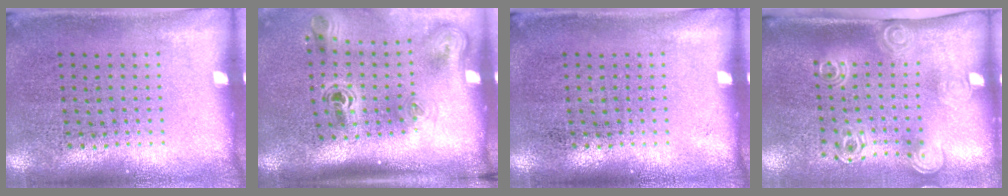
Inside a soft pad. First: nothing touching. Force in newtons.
{"total": 2.3, "press": 1.5, "slide": 1.8}
{"total": 0.0}
{"total": 2.1, "press": 1.4, "slide": 1.5}